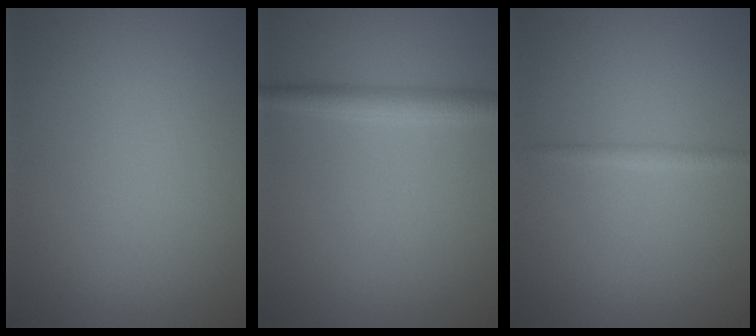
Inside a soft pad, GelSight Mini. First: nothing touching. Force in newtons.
{"total": 2.4, "press": 2.4, "slide": 0.0}
{"total": 0.9, "press": 0.9, "slide": 0.0}